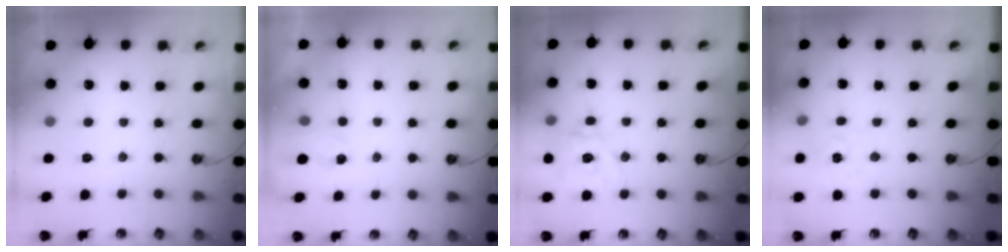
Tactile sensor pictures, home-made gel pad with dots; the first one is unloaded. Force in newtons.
{"total": 1.8, "press": 1.8, "slide": 0.3}
{"total": 12.9, "press": 12.8, "slide": 1.7}
{"total": 2.7, "press": 2.7, "slide": 0.3}